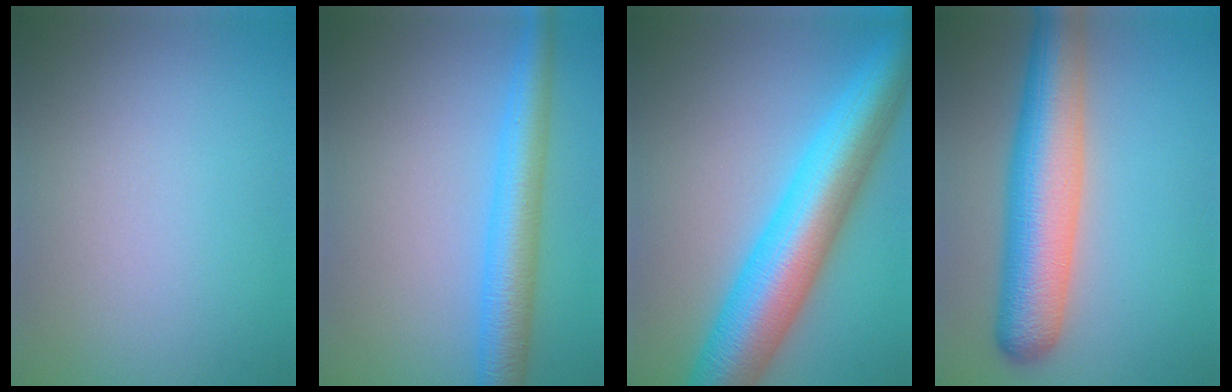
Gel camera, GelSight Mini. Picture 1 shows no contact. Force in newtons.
{"total": 5.1, "press": 5.1, "slide": 0.1}
{"total": 11.1, "press": 11.1, "slide": 0.2}
{"total": 8.9, "press": 8.8, "slide": 0.3}